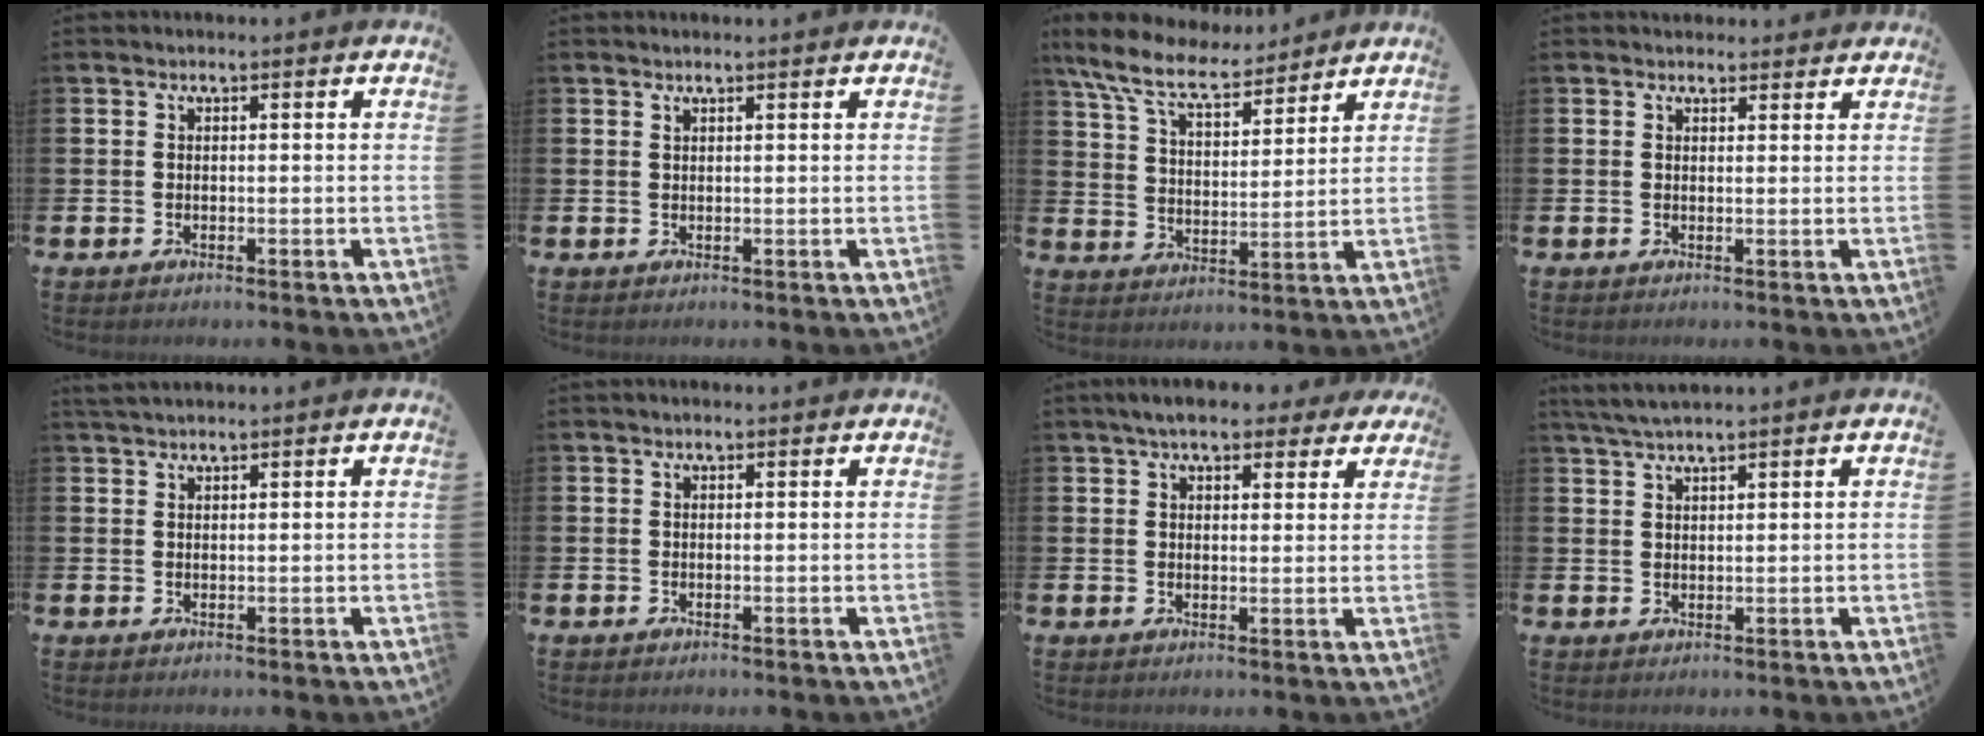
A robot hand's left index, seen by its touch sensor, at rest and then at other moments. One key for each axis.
{"total": 0.9, "fx": 0.9, "fy": 0.0, "fz": 0.2, "tx": 0.006, "ty": -0.005, "tz": 0.014}
{"total": 9.5, "fx": 8.3, "fy": 2.5, "fz": 3.7, "tx": -0.108, "ty": -0.040, "tz": 0.151}
{"total": 1.8, "fx": 1.7, "fy": 0.7, "fz": -0.1, "tx": 0.012, "ty": -0.004, "tz": 0.030}
{"total": 1.7, "fx": 1.6, "fy": 0.3, "fz": 0.5, "tx": -0.011, "ty": 0.002, "tz": 0.029}
{"total": 0.5, "fx": 0.4, "fy": 0.1, "fz": 0.3, "tx": 0.005, "ty": -0.002, "tz": 0.005}
{"total": 6.1, "fx": 5.1, "fy": 2.1, "fz": 2.5, "tx": -0.042, "ty": -0.012, "tz": 0.089}
{"total": 2.9, "fx": 2.7, "fy": 0.2, "fz": 1.2, "tx": -0.036, "ty": -0.001, "tz": 0.051}